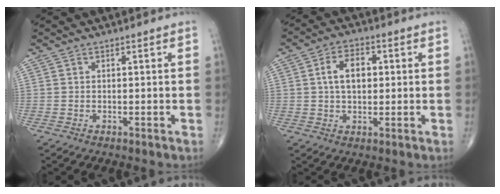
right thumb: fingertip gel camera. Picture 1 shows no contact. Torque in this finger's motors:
{"motor_torque": [0.37, 1.97, 0.96, 0.34, 0.01]}